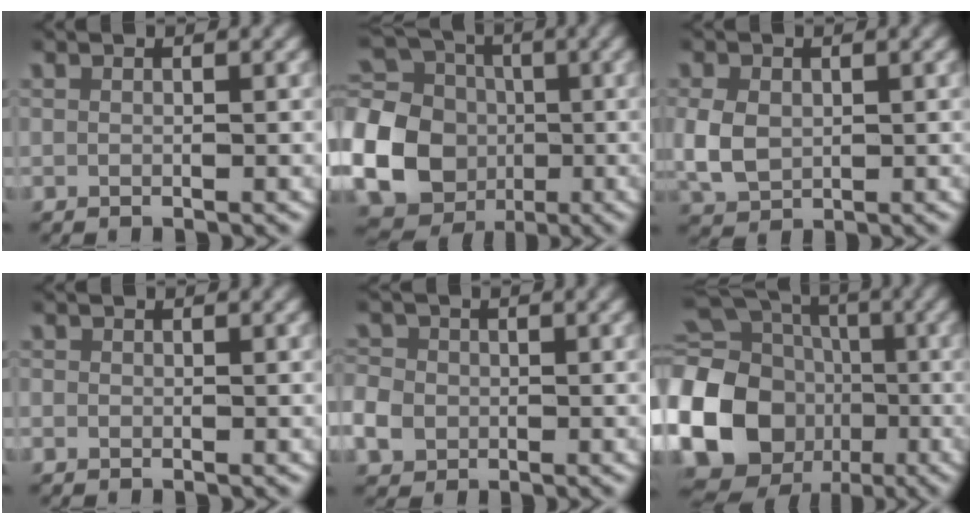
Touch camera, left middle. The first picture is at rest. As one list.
[{"total": 22.9, "force": [-3.9, 21.2, 7.6], "torque": [-0.229, -0.082, -0.064]}, {"total": 4.6, "force": [-0.3, 3.9, 2.5], "torque": [-0.072, -0.013, 0.005]}, {"total": 0.6, "force": [-0.3, 0.6, 0.0], "torque": [-0.004, -0.004, -0.006]}, {"total": 4.1, "force": [-0.8, 3.7, 1.4], "torque": [-0.046, -0.007, -0.017]}, {"total": 19.6, "force": [-3.5, 17.9, 7.4], "torque": [-0.195, -0.058, -0.066]}]